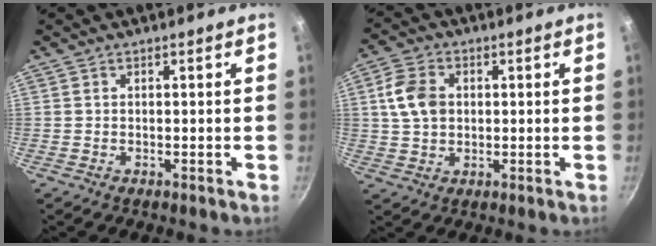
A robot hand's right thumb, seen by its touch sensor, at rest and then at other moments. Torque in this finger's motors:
{"motor_torque": [-0.79, 0.55, 0.76, 0.05, 0.11]}